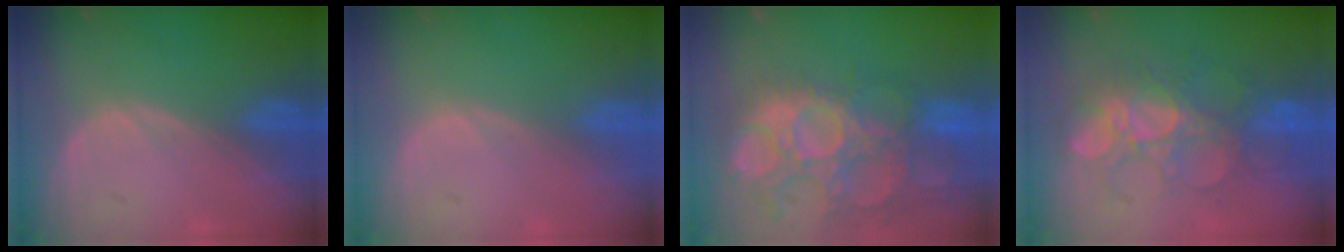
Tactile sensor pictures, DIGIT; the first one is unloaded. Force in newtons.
{"total": 0.0}
{"total": 15.0, "press": 12.5, "slide": 8.2}
{"total": 9.2, "press": 8.8, "slide": 2.5}